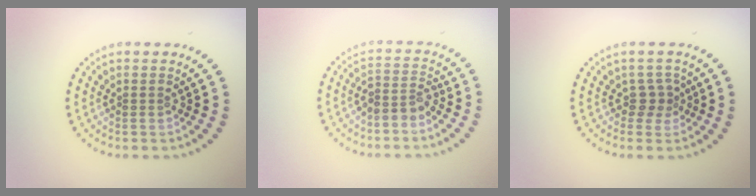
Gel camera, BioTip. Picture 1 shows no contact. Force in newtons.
{"total": 2.4, "press": 1.9, "slide": 1.5}
{"total": 1.9, "press": 1.3, "slide": 1.3}